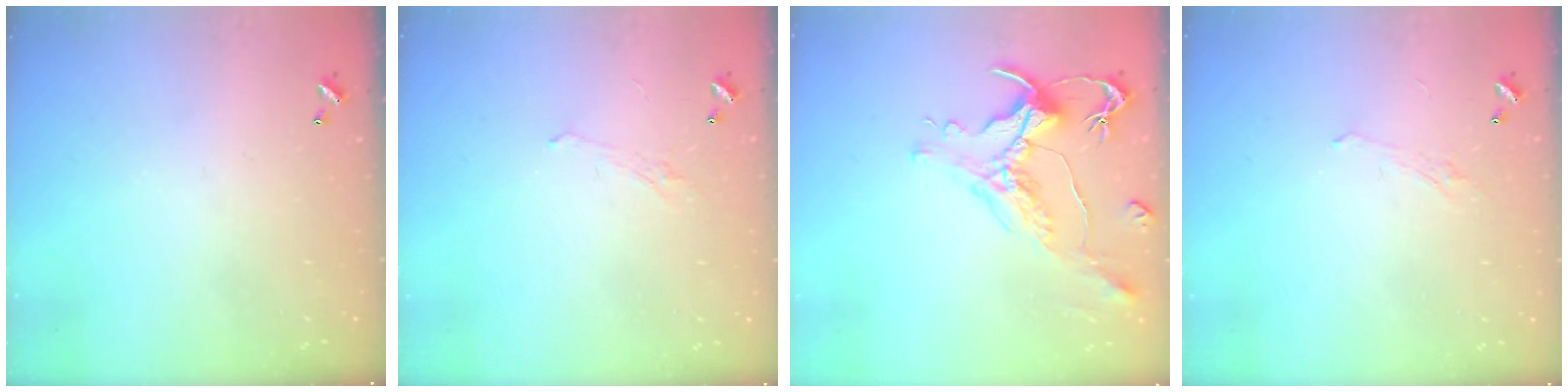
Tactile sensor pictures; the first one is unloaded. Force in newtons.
{"total": 0.9, "press": 0.7, "slide": 0.6}
{"total": 1.8, "press": 1.3, "slide": 1.2}
{"total": 0.9, "press": 0.7, "slide": 0.6}